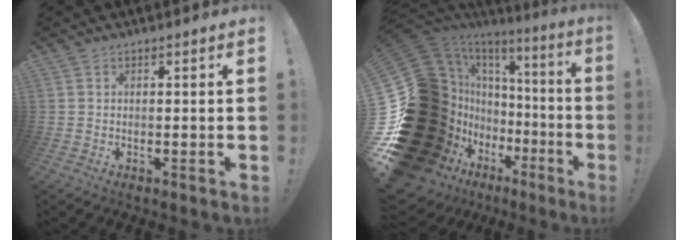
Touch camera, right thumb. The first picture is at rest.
{"total": 26.8, "force": [-6.1, 18.1, 18.8], "torque": [-0.302, -0.042, -0.006]}